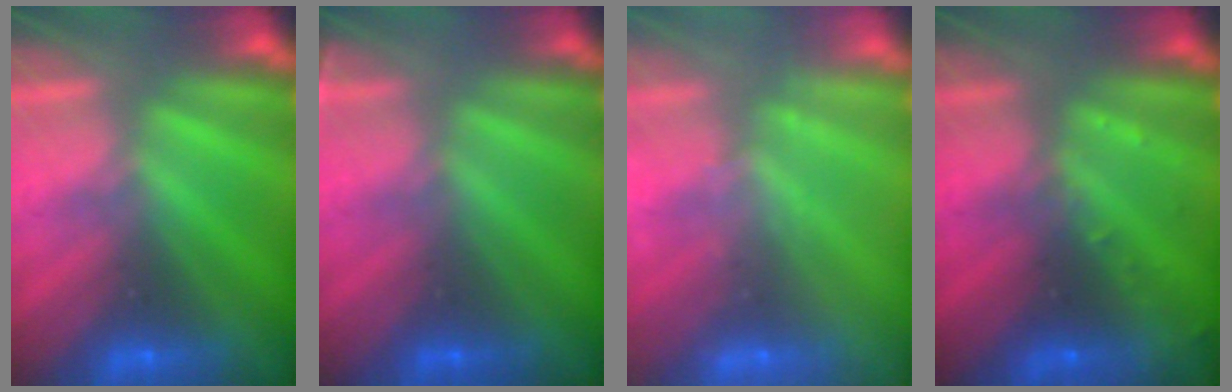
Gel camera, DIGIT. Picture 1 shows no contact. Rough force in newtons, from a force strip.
{"total": 2.5}
{"total": 2.2}
{"total": 2.7}